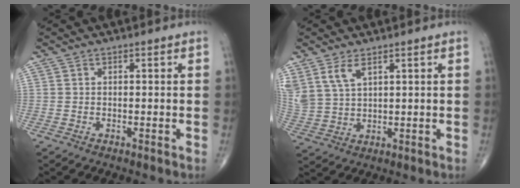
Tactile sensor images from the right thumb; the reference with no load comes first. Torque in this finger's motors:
{"motor_torque": [-0.10, 0.21, 0.61, 0.56, 0.01]}